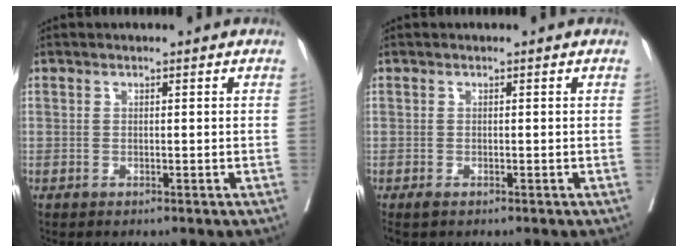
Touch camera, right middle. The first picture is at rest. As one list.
[{"total": 0.9, "force": [-0.6, 0.4, 0.6], "torque": [-0.010, -0.003, -0.008]}]